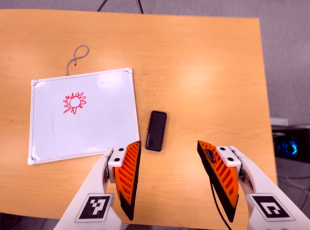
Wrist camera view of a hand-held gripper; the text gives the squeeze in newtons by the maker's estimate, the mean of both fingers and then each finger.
{"total": 0.0}